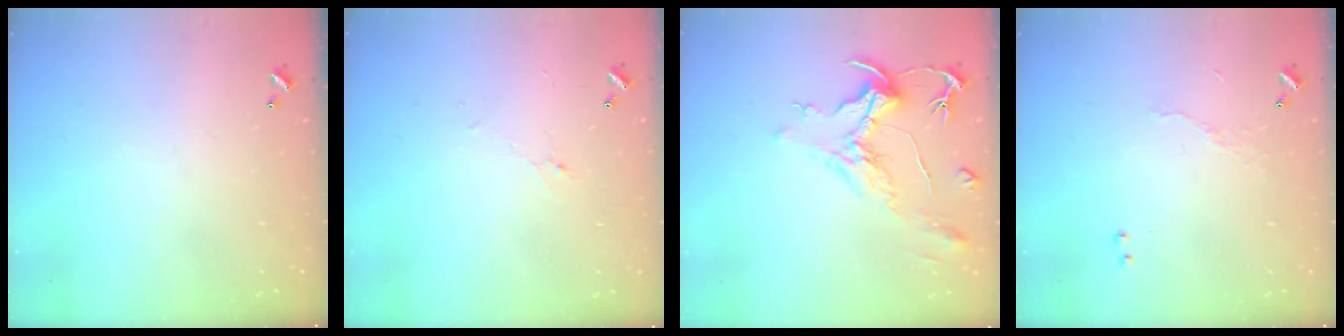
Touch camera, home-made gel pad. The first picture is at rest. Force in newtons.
{"total": 0.6, "press": 0.2, "slide": 0.5}
{"total": 2.1, "press": 1.7, "slide": 1.3}
{"total": 5.0, "press": 5.0, "slide": 0.2}